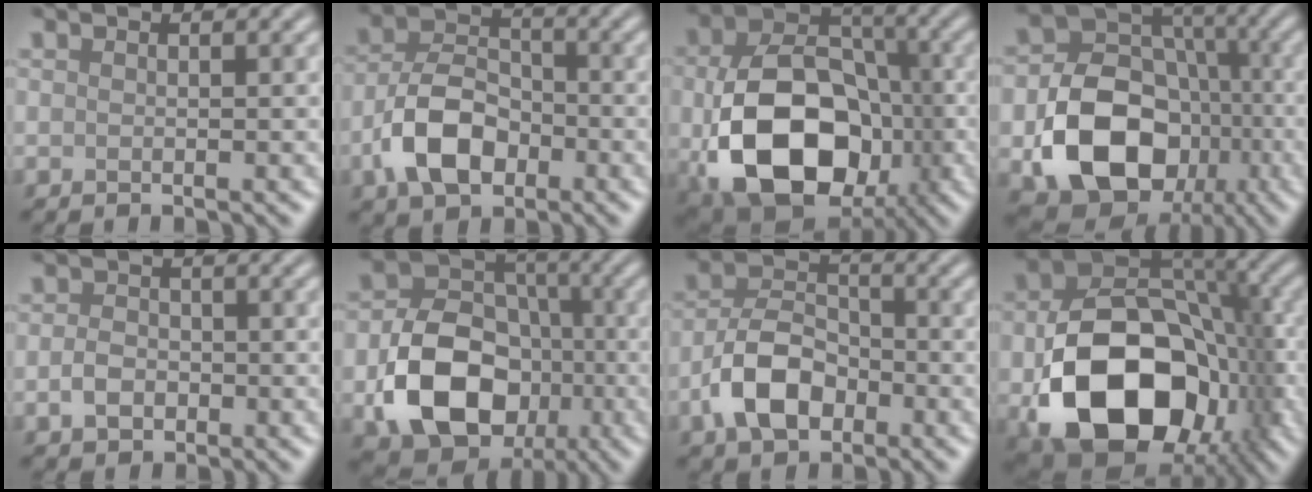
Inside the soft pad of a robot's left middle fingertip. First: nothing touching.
{"total": 6.5, "force": [-2.6, 4.2, 4.3], "torque": [-0.082, 0.008, -0.052]}
{"total": 13.5, "force": [-3.3, 9.5, 9.1], "torque": [-0.170, -0.028, -0.056]}
{"total": 12.3, "force": [-3.7, 9.3, 7.2], "torque": [-0.131, -0.011, -0.066]}
{"total": 2.1, "force": [-0.7, 1.7, 1.0], "torque": [-0.017, 0.004, -0.019]}
{"total": 10.6, "force": [-3.3, 7.8, 6.3], "torque": [-0.111, 0.002, -0.061]}
{"total": 6.0, "force": [-2.5, 3.8, 3.8], "torque": [-0.070, 0.009, -0.052]}
{"total": 15.1, "force": [-5.2, 10.1, 10.0], "torque": [-0.155, -0.023, -0.088]}